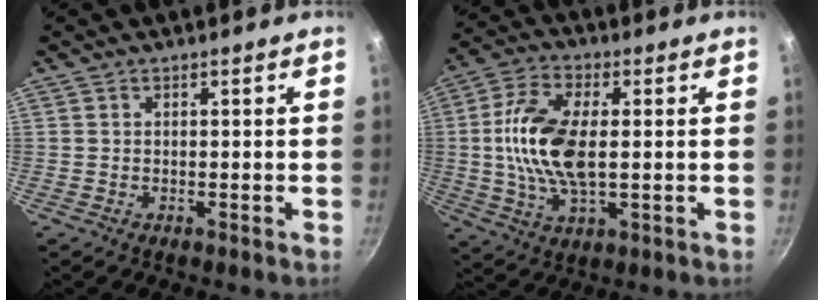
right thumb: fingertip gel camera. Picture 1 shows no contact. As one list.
[{"total": 13.7, "force": [0.7, 6.8, 11.9], "torque": [-0.232, 0.011, 0.008]}]